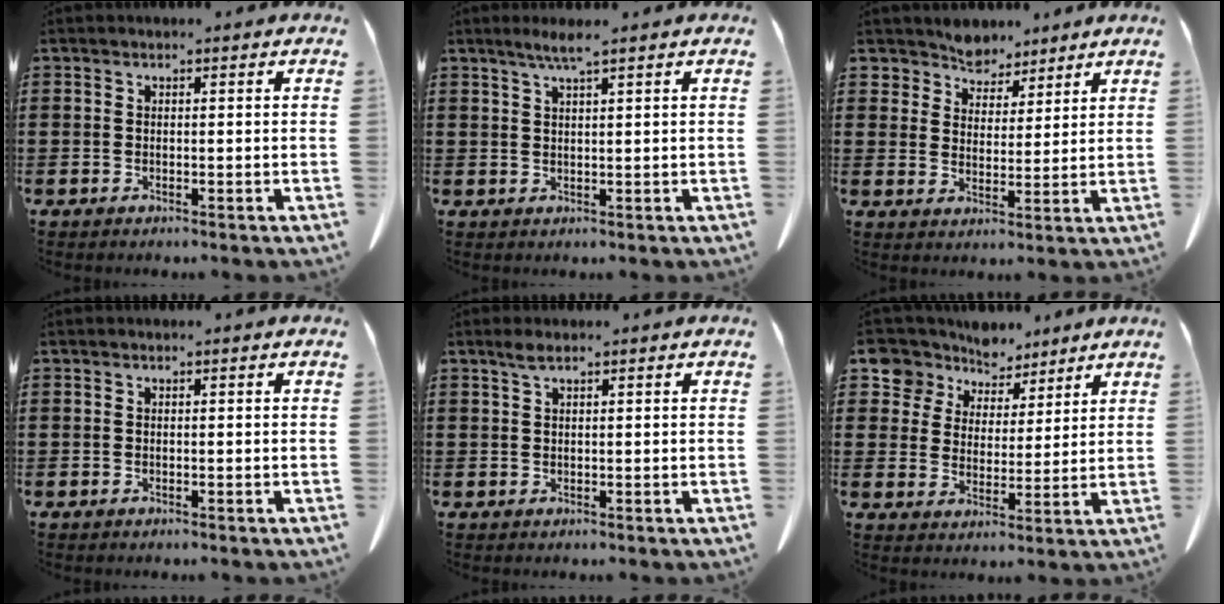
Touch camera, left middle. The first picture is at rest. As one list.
[{"total": 2.9, "force": [2.0, -0.2, 2.2], "torque": [-0.046, -0.002, 0.035]}, {"total": 5.4, "force": [4.9, 2.2, -0.2], "torque": [-0.027, -0.025, 0.092]}, {"total": 0.0}, {"total": 1.7, "force": [1.0, 0.2, 1.4], "torque": [-0.030, 0.000, 0.018]}, {"total": 7.8, "force": [6.5, 4.2, 0.7], "torque": [-0.052, -0.030, 0.122]}]